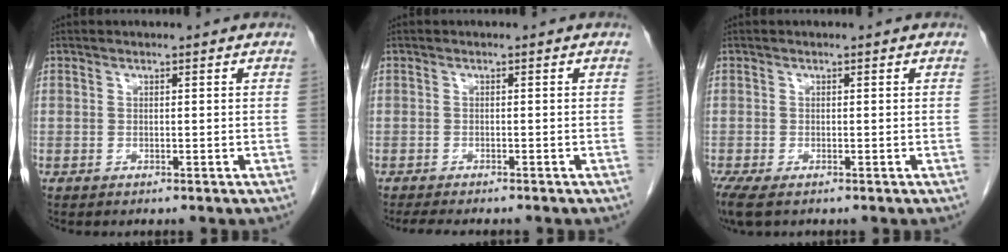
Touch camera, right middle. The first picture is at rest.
{"total": 5.5, "force": [-4.7, 1.1, 2.6], "torque": [-0.034, -0.010, -0.067]}
{"total": 4.1, "force": [-2.8, 1.4, 2.6], "torque": [-0.057, -0.015, -0.046]}